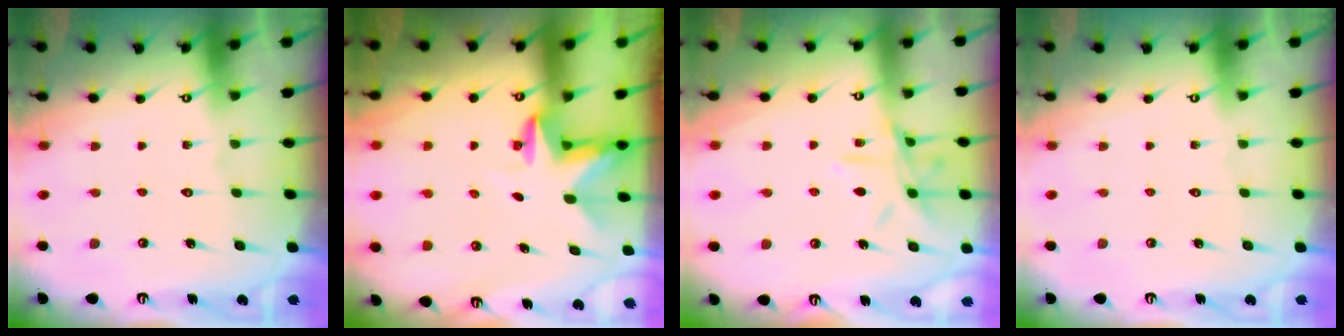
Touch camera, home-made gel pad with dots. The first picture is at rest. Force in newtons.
{"total": 2.9, "press": 2.9, "slide": 0.1}
{"total": 10.8, "press": 10.8, "slide": 0.8}
{"total": 0.0}